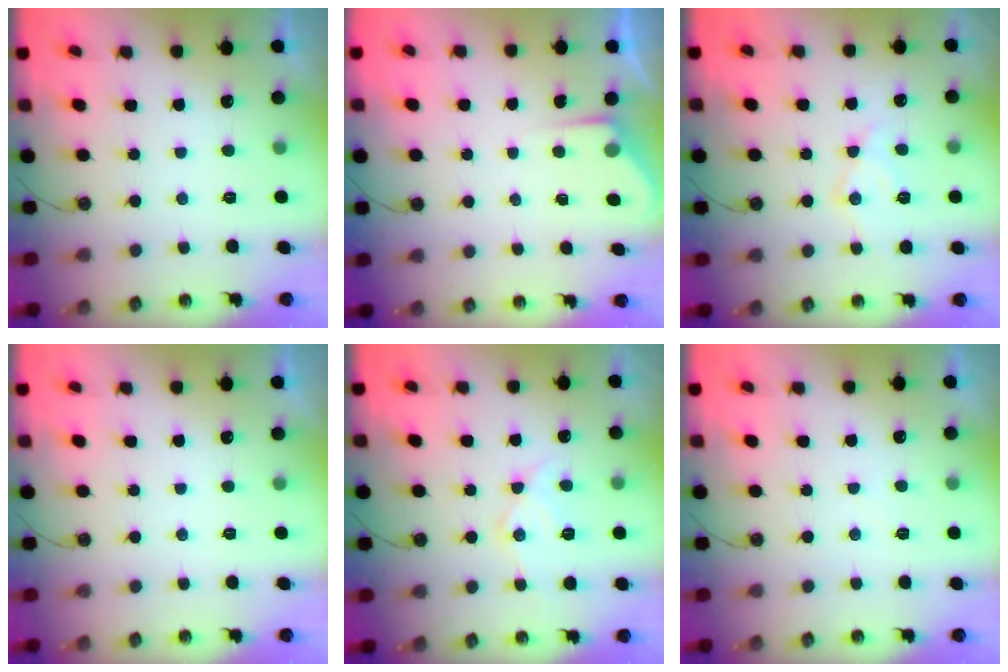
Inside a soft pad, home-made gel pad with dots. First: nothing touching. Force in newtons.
{"total": 2.8, "press": 2.8, "slide": 0.4}
{"total": 10.0, "press": 10.0, "slide": 0.9}
{"total": 0.0}
{"total": 12.0, "press": 12.0, "slide": 1.0}
{"total": 1.8, "press": 1.8, "slide": 0.4}